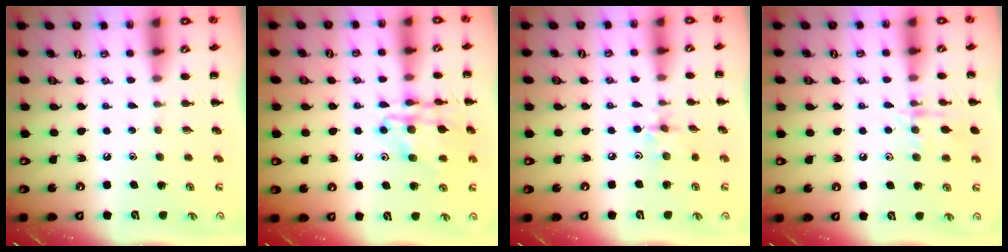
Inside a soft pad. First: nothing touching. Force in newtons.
{"total": 14.2, "press": 14.1, "slide": 1.3}
{"total": 2.7, "press": 2.7, "slide": 0.5}
{"total": 9.1, "press": 9.0, "slide": 0.8}